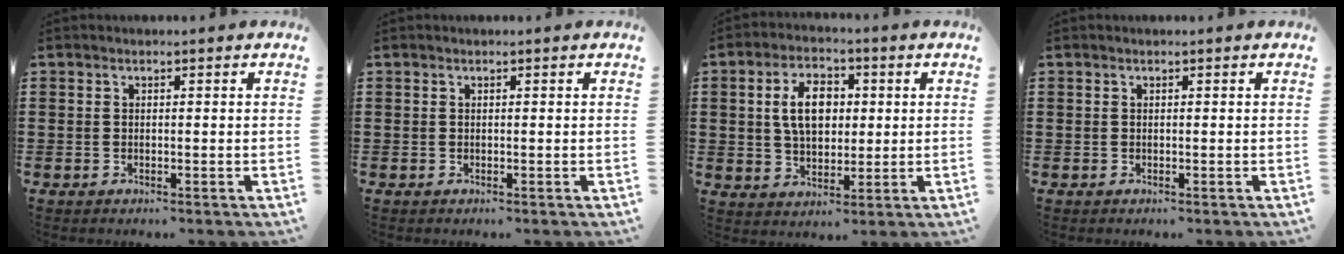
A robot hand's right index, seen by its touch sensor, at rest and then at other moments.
{"total": 0.0}
{"total": 7.8, "force": [1.2, 4.9, 5.9], "torque": [-0.119, 0.011, 0.014]}
{"total": 0.0}